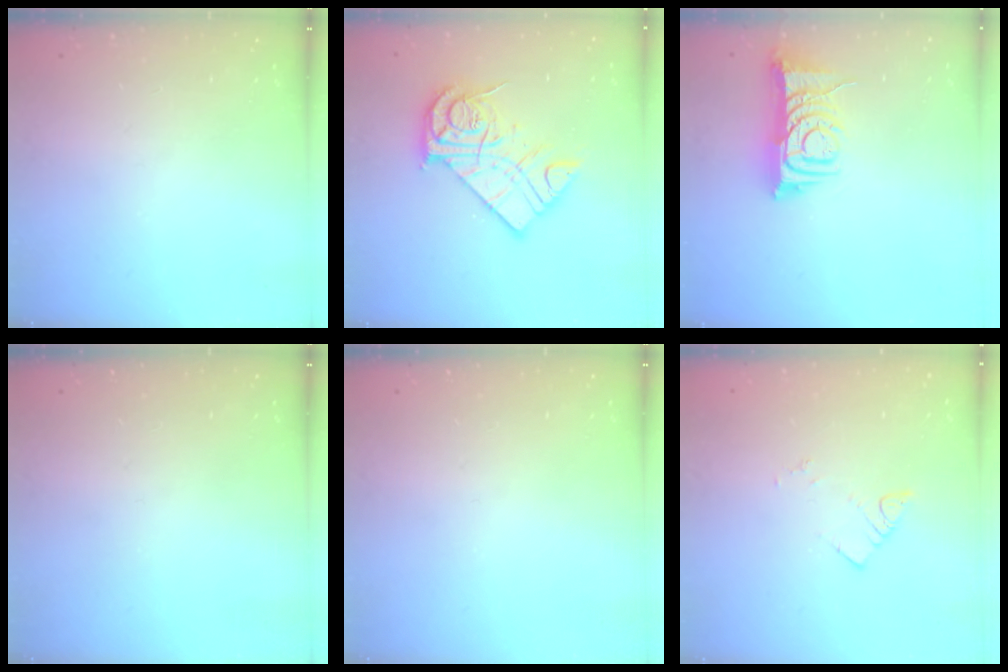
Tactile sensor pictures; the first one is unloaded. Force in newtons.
{"total": 15.8, "press": 15.7, "slide": 1.3}
{"total": 9.0, "press": 8.9, "slide": 1.0}
{"total": 0.0}
{"total": 0.0}
{"total": 3.7, "press": 3.7, "slide": 0.5}